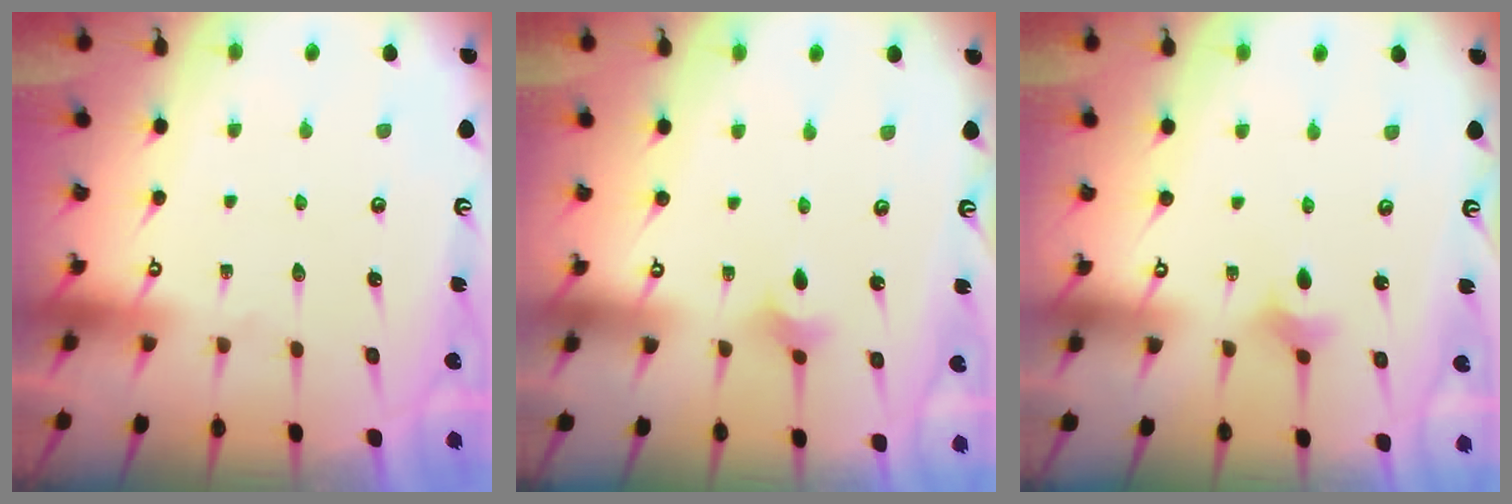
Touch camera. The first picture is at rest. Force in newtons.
{"total": 2.0, "press": 1.9, "slide": 0.6}
{"total": 3.0, "press": 2.9, "slide": 0.5}